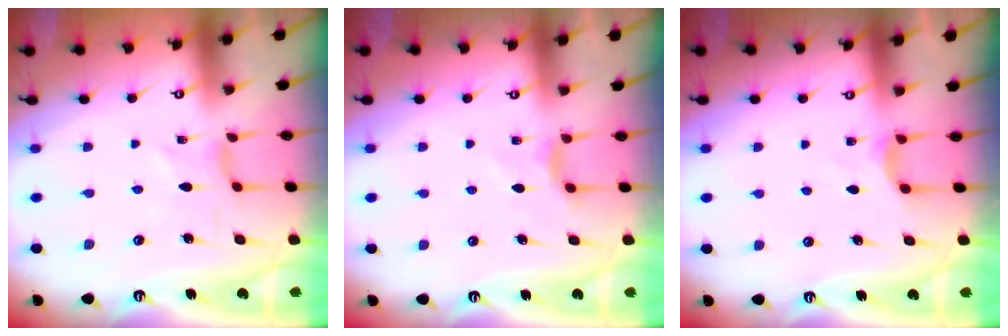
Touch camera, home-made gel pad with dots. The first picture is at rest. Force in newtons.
{"total": 4.7, "press": 4.7, "slide": 0.6}
{"total": 2.6, "press": 2.5, "slide": 0.4}